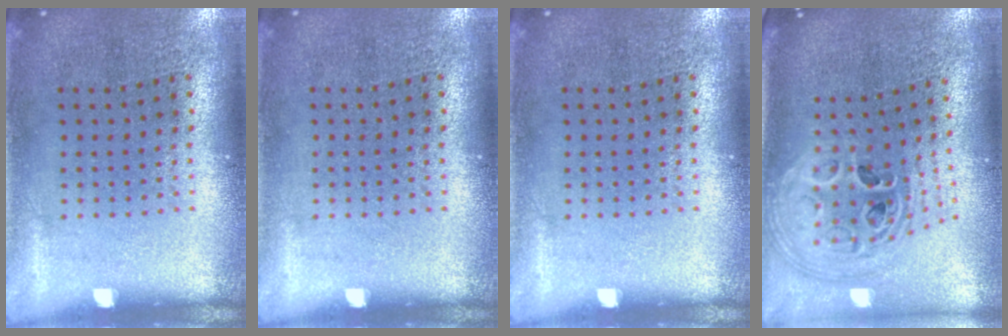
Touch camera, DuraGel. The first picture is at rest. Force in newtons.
{"total": 0.0}
{"total": 0.0}
{"total": 2.8, "press": 2.0, "slide": 1.9}